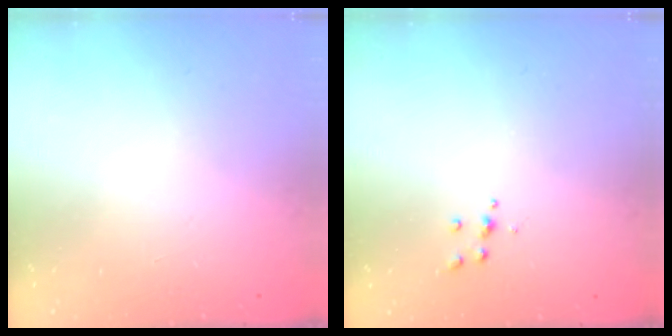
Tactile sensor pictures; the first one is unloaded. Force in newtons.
{"total": 3.9, "press": 3.8, "slide": 0.4}